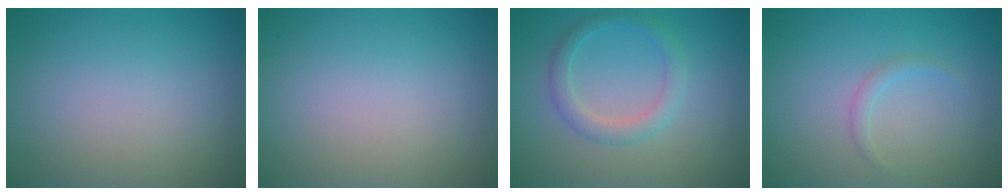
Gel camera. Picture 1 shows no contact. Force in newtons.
{"total": 0.0}
{"total": 2.4, "press": 2.4, "slide": 0.1}
{"total": 1.0, "press": 1.0, "slide": 0.0}